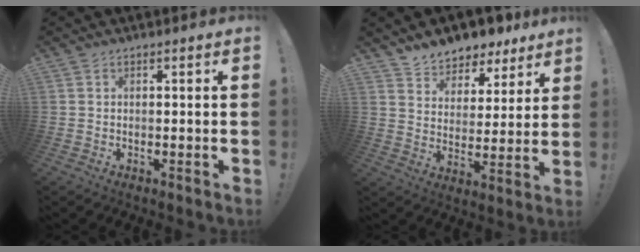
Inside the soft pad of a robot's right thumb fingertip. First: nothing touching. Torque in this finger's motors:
{"motor_torque": [0.00, 0.21, 0.28, 0.22, 0.00]}